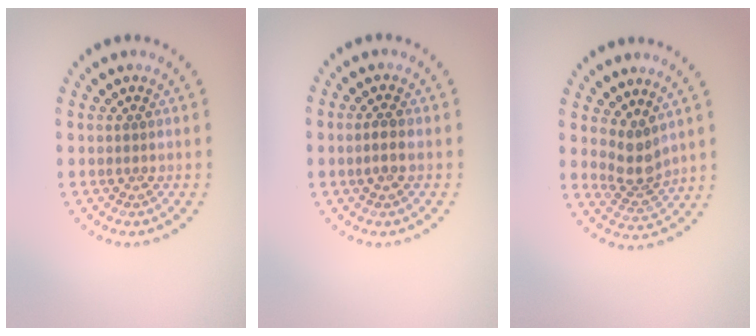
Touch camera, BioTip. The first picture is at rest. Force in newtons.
{"total": 1.2, "press": 1.0, "slide": 0.5}
{"total": 2.8, "press": 2.1, "slide": 1.8}